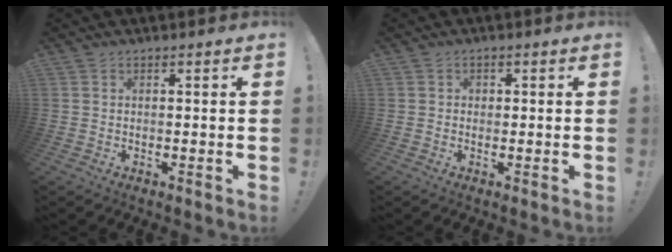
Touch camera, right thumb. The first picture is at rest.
{"total": 1.0, "force": [0.1, 1.0, 0.2], "torque": [0.002, 0.003, 0.000]}